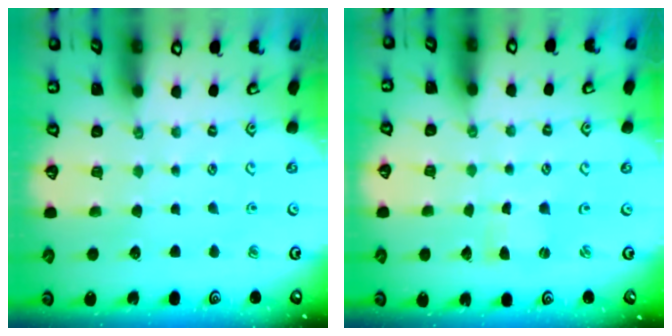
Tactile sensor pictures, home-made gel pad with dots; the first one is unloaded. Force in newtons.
{"total": 0.0}